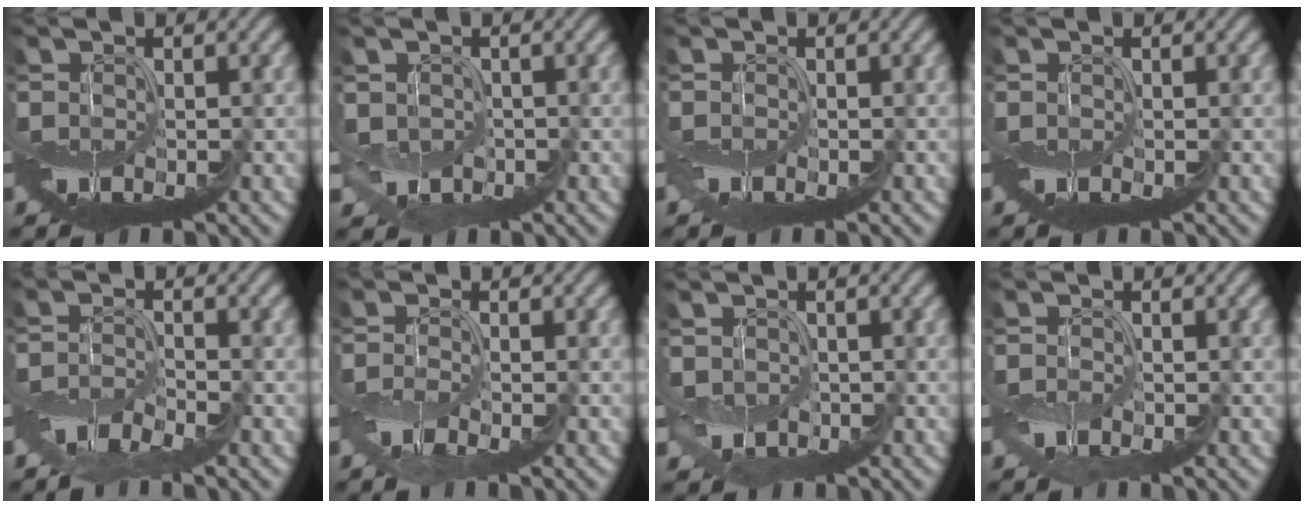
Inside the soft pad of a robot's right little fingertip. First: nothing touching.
{"total": 1.4, "force": [0.7, 1.1, 0.5], "torque": [-0.006, -0.002, 0.014]}
{"total": 0.6, "force": [-0.3, -0.3, -0.5], "torque": [0.009, 0.001, -0.006]}
{"total": 0.0}
{"total": 1.9, "force": [-1.6, -0.7, -0.7], "torque": [0.014, 0.007, -0.036]}
{"total": 1.3, "force": [-0.8, -0.8, -0.6], "torque": [0.011, 0.003, -0.018]}
{"total": 1.0, "force": [0.7, 0.7, 0.2], "torque": [-0.003, -0.002, 0.012]}
{"total": 1.1, "force": [-0.1, -0.6, -0.9], "torque": [0.018, 0.002, -0.003]}